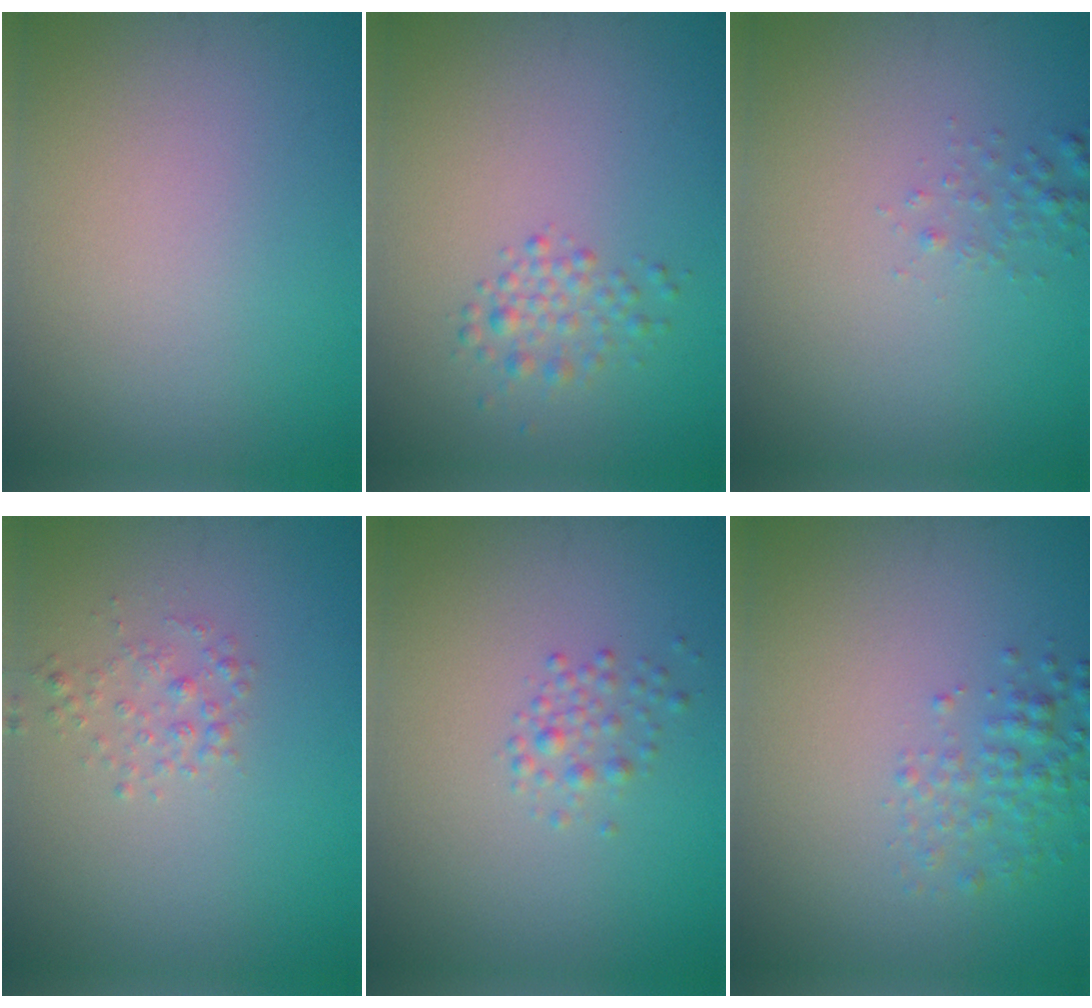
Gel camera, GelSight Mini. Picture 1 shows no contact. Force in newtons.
{"total": 1.9, "press": 1.9, "slide": 0.0}
{"total": 0.9, "press": 0.9, "slide": 0.1}
{"total": 1.3, "press": 1.3, "slide": 0.0}
{"total": 1.4, "press": 1.4, "slide": 0.0}
{"total": 2.3, "press": 2.3, "slide": 0.1}